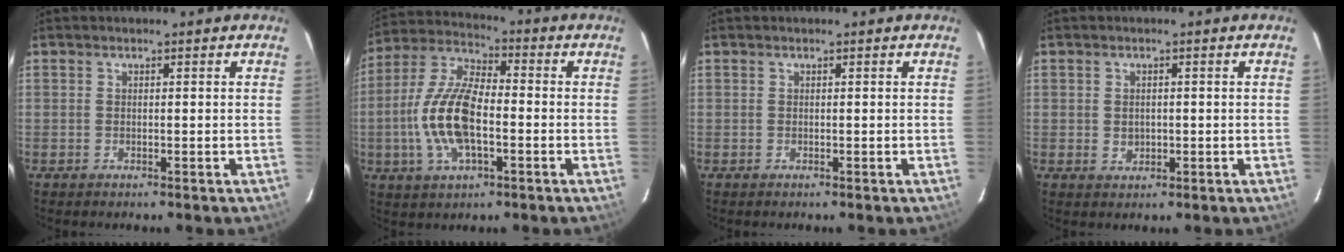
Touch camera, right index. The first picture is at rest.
{"total": 14.2, "force": [-2.9, 6.1, 12.6], "torque": [-0.268, 0.004, -0.059]}
{"total": 0.0}
{"total": 2.2, "force": [-0.1, 1.9, 1.1], "torque": [-0.016, 0.000, 0.002]}